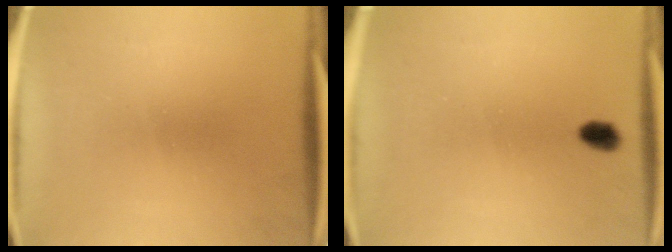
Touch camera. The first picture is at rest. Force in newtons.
{"total": 2.7}